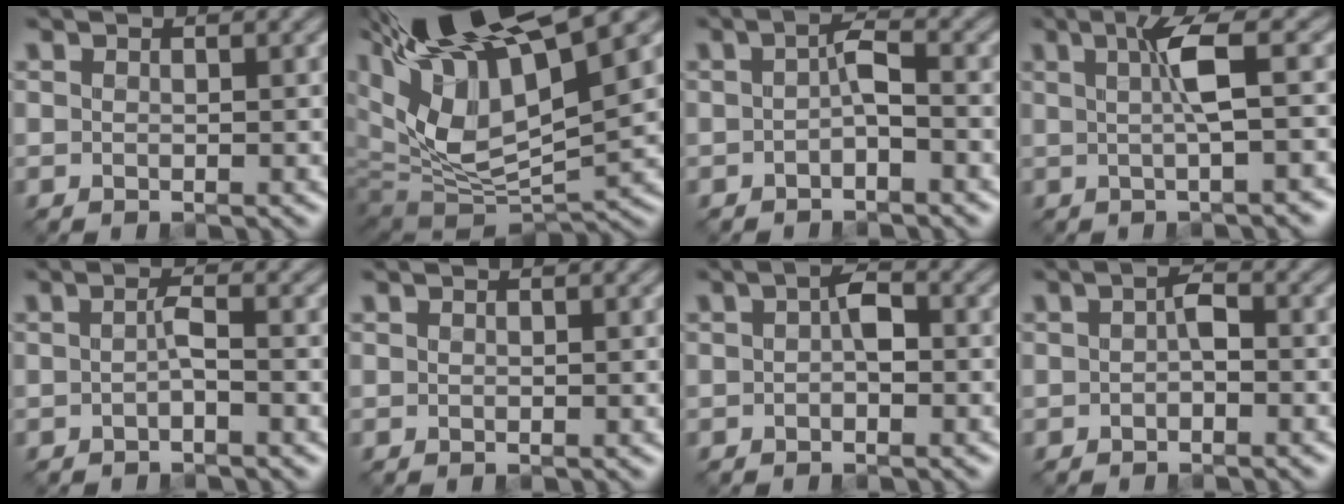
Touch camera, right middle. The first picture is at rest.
{"total": 14.8, "force": [7.2, 6.4, 11.3], "torque": [-0.217, 0.018, 0.129]}
{"total": 1.9, "force": [-0.6, 0.5, 1.7], "torque": [-0.033, 0.006, -0.013]}
{"total": 4.2, "force": [0.4, 0.6, 4.1], "torque": [-0.068, 0.008, 0.006]}
{"total": 1.2, "force": [-0.5, 0.1, 1.1], "torque": [-0.021, 0.003, -0.008]}
{"total": 0.0}
{"total": 1.9, "force": [-0.2, 0.9, 1.7], "torque": [-0.027, 0.007, -0.005]}
{"total": 1.5, "force": [-0.5, 0.7, 1.3], "torque": [-0.022, 0.005, -0.009]}